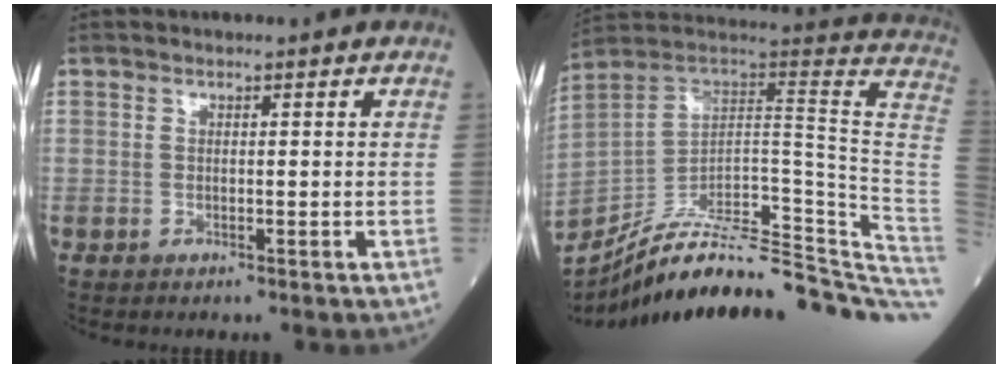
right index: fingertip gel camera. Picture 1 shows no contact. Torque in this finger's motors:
{"motor_torque": [-0.78, -1.36, -0.23, -0.03]}